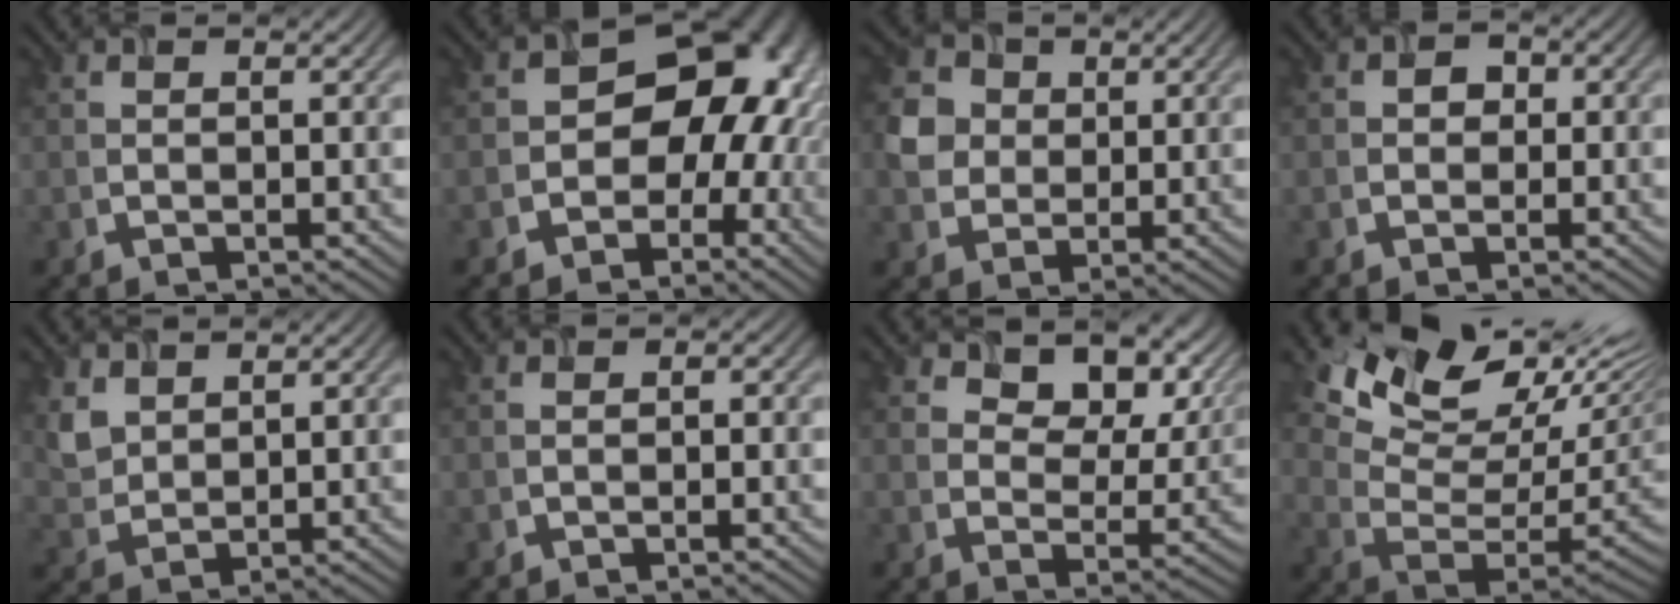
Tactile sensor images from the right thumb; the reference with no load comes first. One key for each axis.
{"total": 11.3, "fx": -1.6, "fy": 8.8, "fz": 6.9, "tx": -0.053, "ty": -0.004, "tz": -0.034}
{"total": 4.3, "fx": 0.8, "fy": 4.1, "fz": 1.0, "tx": -0.038, "ty": 0.002, "tz": 0.015}
{"total": 1.4, "fx": -0.5, "fy": 1.3, "fz": -0.1, "tx": 0.002, "ty": -0.004, "tz": -0.005}
{"total": 3.5, "fx": 2.5, "fy": 2.2, "fz": 1.0, "tx": -0.042, "ty": -0.006, "tz": 0.066}
{"total": 0.9, "fx": -0.8, "fy": 0.2, "fz": 0.0, "tx": -0.003, "ty": -0.002, "tz": -0.010}
{"total": 9.3, "fx": 5.4, "fy": 5.3, "fz": 5.5, "tx": -0.096, "ty": -0.013, "tz": 0.099}
{"total": 14.8, "fx": 9.4, "fy": 7.1, "fz": 9.0, "tx": -0.186, "ty": 0.026, "tz": 0.167}